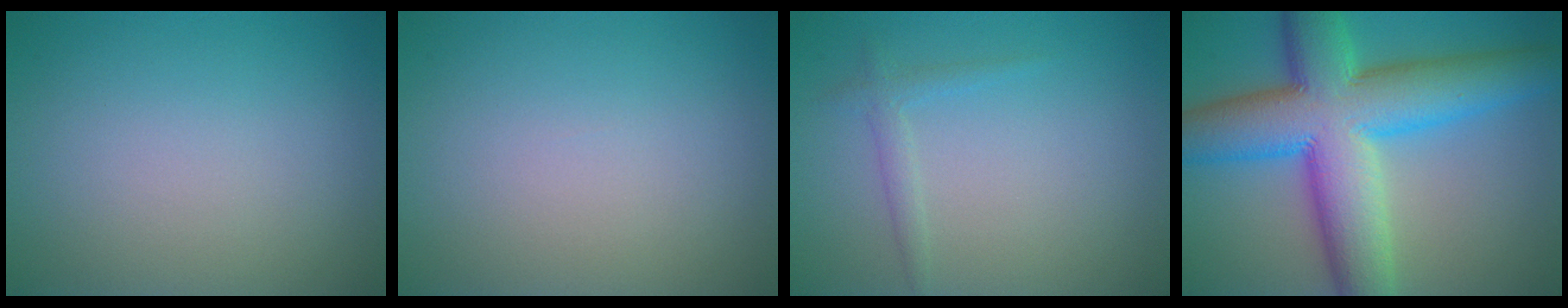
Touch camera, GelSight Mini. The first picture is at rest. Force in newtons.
{"total": 0.0}
{"total": 1.3, "press": 1.3, "slide": 0.0}
{"total": 13.3, "press": 13.3, "slide": 0.1}